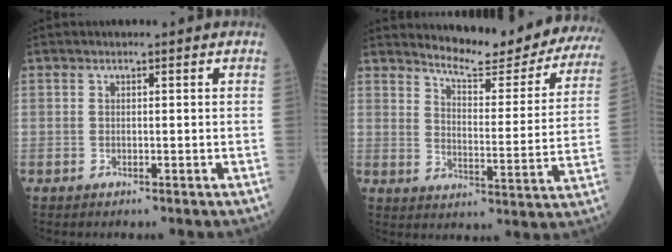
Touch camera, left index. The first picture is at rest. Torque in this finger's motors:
{"motor_torque": [0.37, -0.47, 0.05, 0.03]}